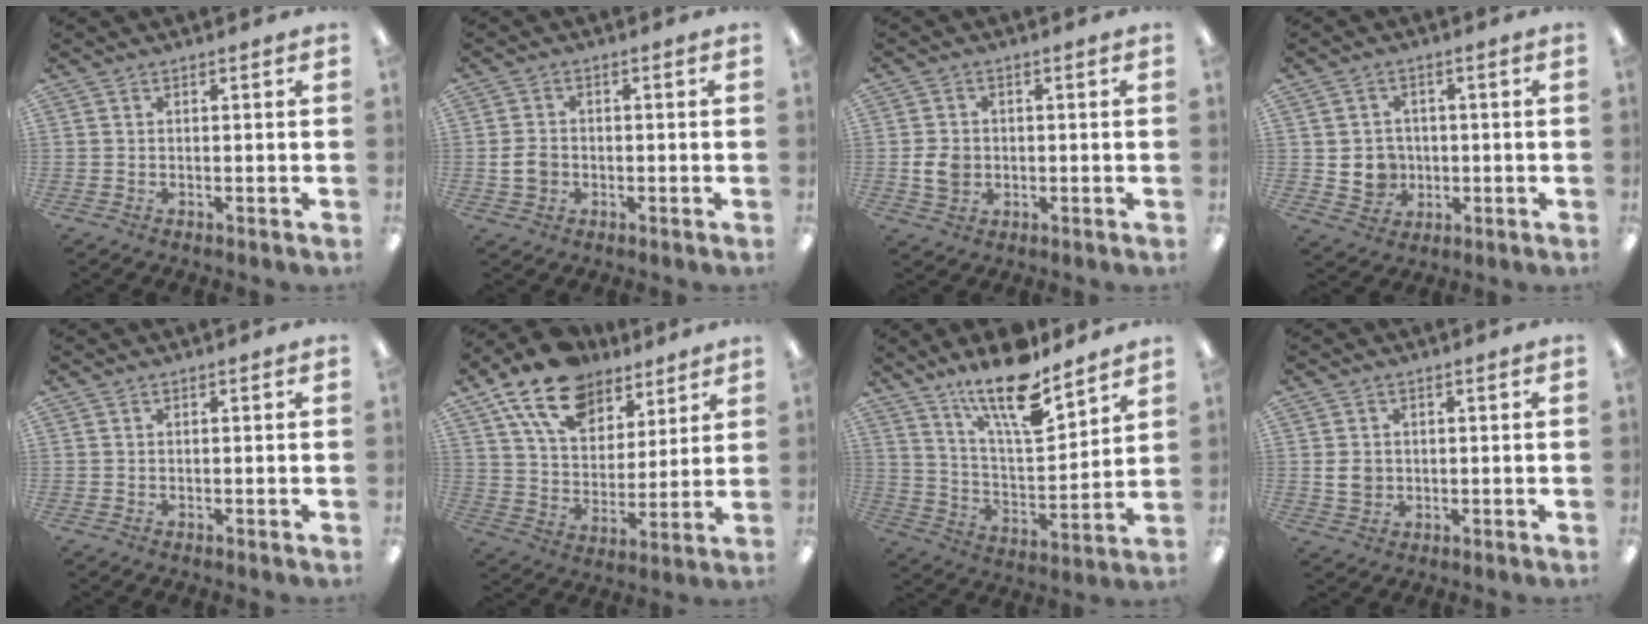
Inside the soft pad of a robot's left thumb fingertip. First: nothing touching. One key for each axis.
{"total": 4.6, "fx": -0.9, "fy": 3.6, "fz": 2.6, "tx": -0.051, "ty": 0.007, "tz": -0.015}
{"total": 5.4, "fx": -0.6, "fy": 4.5, "fz": 2.9, "tx": -0.056, "ty": 0.003, "tz": -0.013}
{"total": 6.4, "fx": -0.3, "fy": 6.1, "fz": 1.9, "tx": -0.036, "ty": 0.009, "tz": 0.000}
{"total": 0.0}
{"total": 17.2, "fx": 11.8, "fy": 9.7, "fz": 7.9, "tx": -0.148, "ty": -0.057, "tz": 0.217}
{"total": 19.3, "fx": 14.3, "fy": 5.7, "fz": 11.6, "tx": -0.200, "ty": -0.087, "tz": 0.241}
{"total": 4.2, "fx": 0.1, "fy": 3.5, "fz": 2.2, "tx": -0.049, "ty": 0.005, "tz": 0.002}